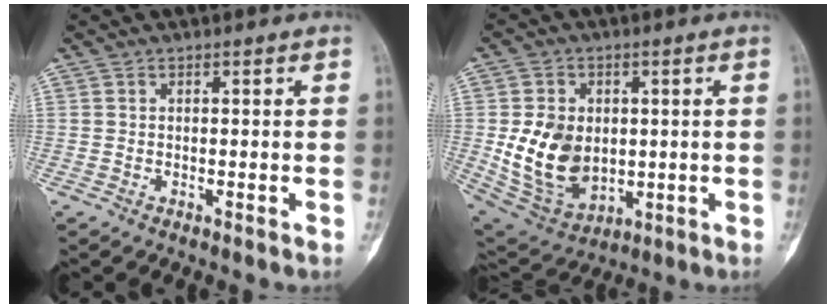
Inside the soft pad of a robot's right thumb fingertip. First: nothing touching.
{"total": 13.9, "force": [0.3, 10.2, 9.5], "torque": [-0.142, -0.013, 0.029]}